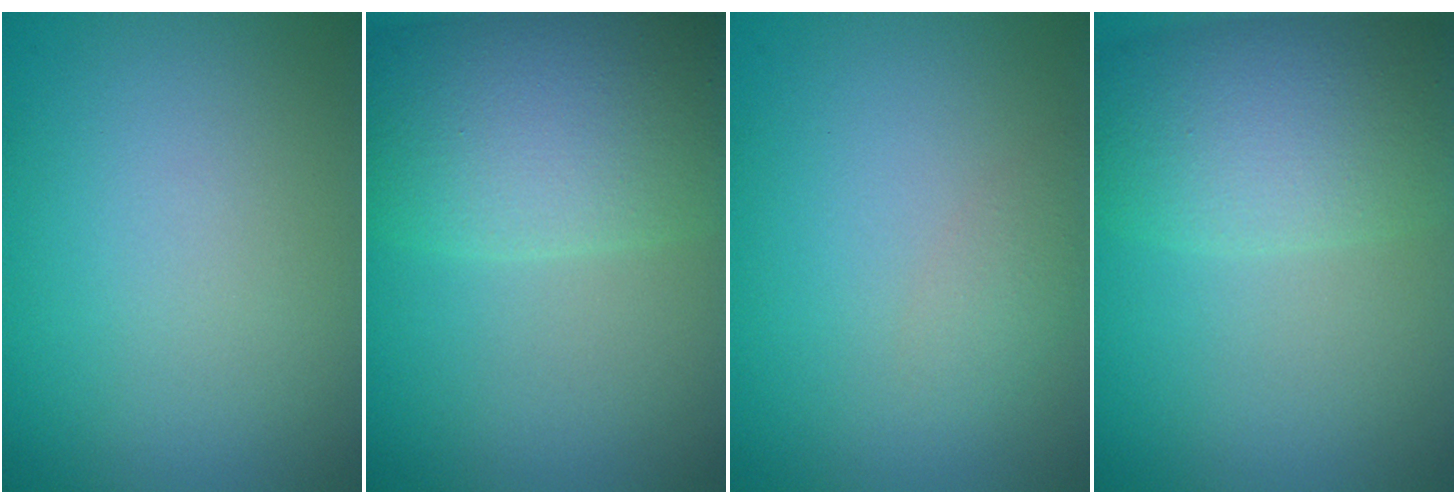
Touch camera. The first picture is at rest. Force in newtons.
{"total": 8.2, "press": 8.1, "slide": 0.6}
{"total": 1.4, "press": 1.4, "slide": 0.1}
{"total": 6.7, "press": 6.7, "slide": 0.4}